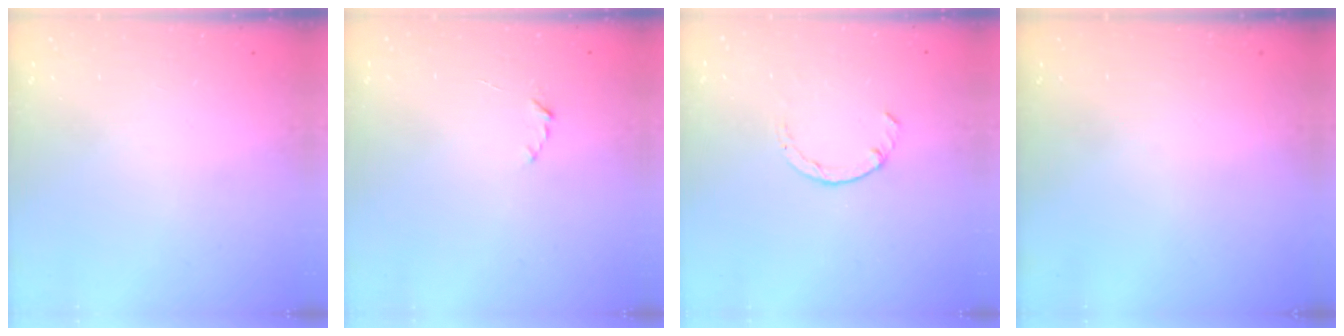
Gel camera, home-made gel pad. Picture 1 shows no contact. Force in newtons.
{"total": 1.9, "press": 1.9, "slide": 0.2}
{"total": 2.2, "press": 2.1, "slide": 0.4}
{"total": 0.0}